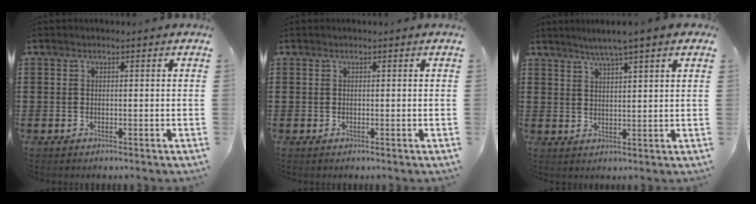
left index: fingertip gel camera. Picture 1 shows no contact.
{"total": 0.0}
{"total": 3.7, "force": [3.0, -0.2, 2.2], "torque": [-0.051, -0.005, 0.051]}